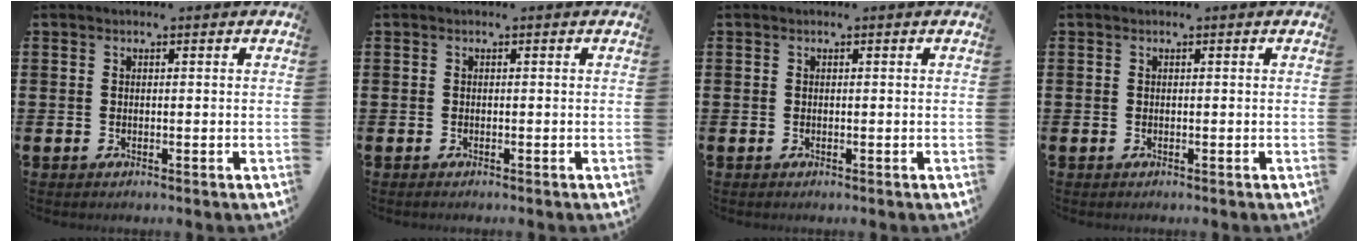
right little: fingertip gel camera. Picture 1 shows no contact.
{"total": 0.0}
{"total": 0.0}
{"total": 0.0}